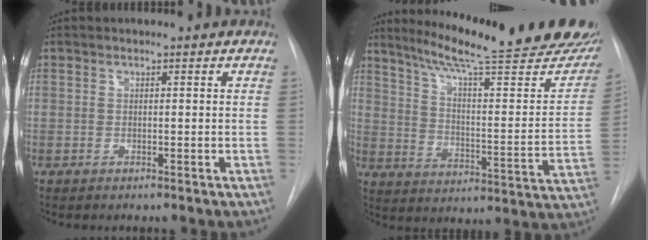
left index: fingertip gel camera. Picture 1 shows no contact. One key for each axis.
{"total": 27.2, "fx": 22.9, "fy": 2.9, "fz": 14.4, "tx": -0.214, "ty": -0.061, "tz": 0.301}